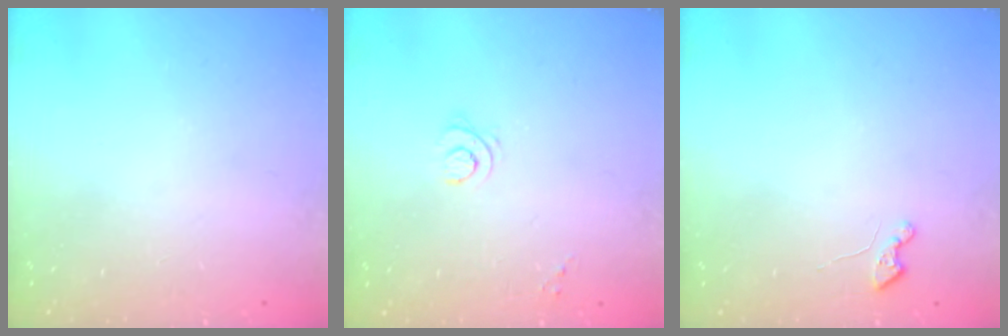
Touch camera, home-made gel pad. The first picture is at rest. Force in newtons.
{"total": 5.7, "press": 5.7, "slide": 0.8}
{"total": 2.7, "press": 2.7, "slide": 0.4}